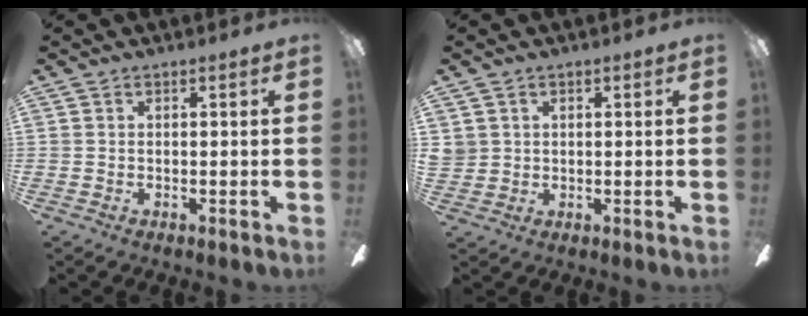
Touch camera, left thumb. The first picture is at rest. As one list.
[{"total": 2.9, "force": [1.4, 2.5, 0.0], "torque": [-0.010, 0.004, 0.029]}]